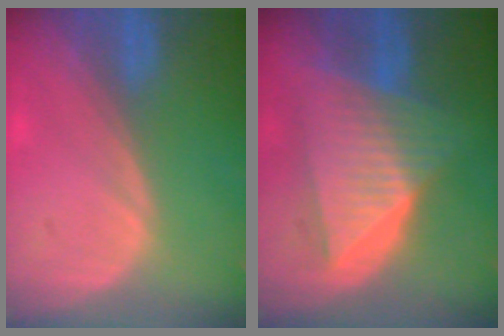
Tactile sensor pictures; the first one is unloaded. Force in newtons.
{"total": 10.1, "press": 10.1, "slide": 0.6}